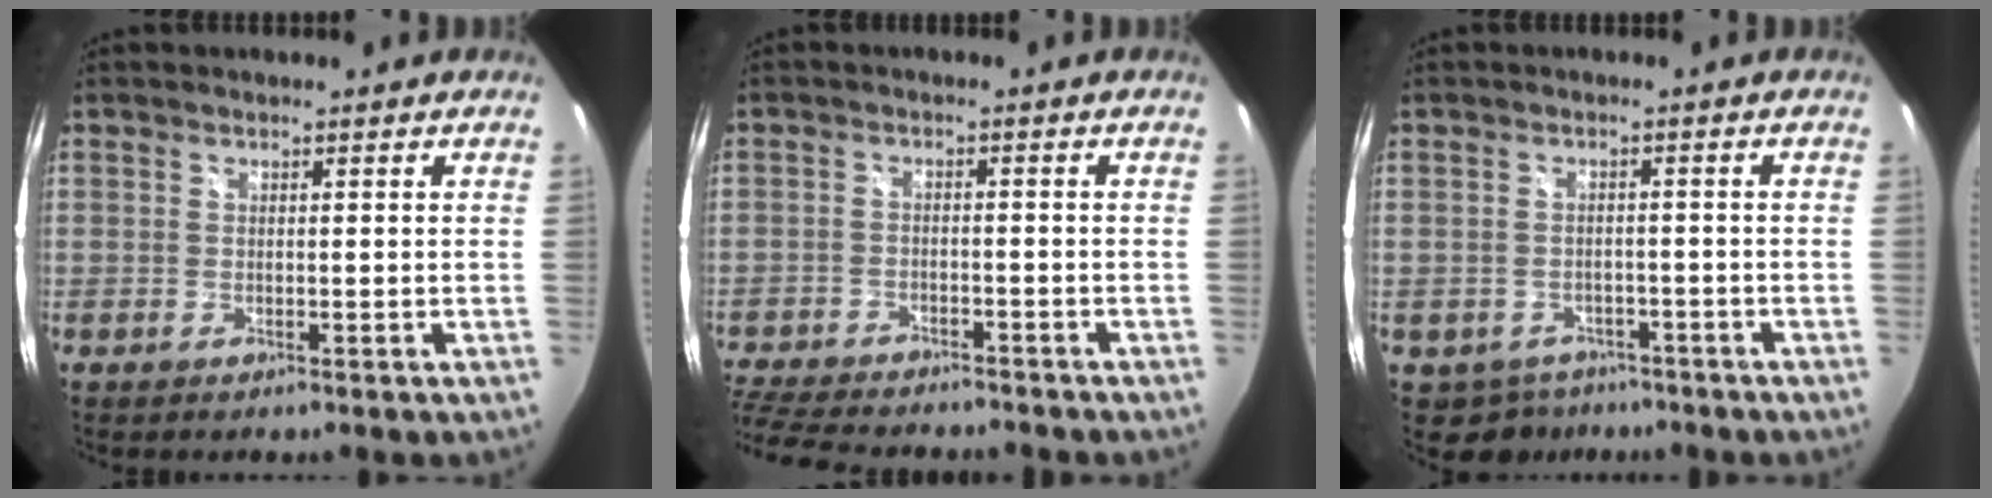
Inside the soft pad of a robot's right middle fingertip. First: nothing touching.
{"total": 13.9, "force": [-12.0, 4.2, 5.6], "torque": [-0.146, -0.017, -0.195]}
{"total": 5.4, "force": [-3.8, 3.7, 0.9], "torque": [-0.026, 0.005, -0.050]}